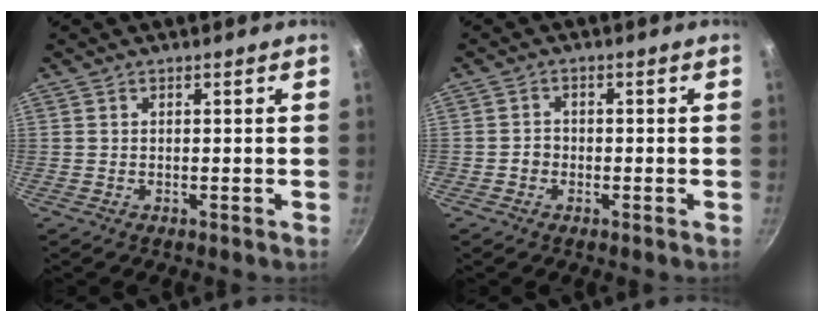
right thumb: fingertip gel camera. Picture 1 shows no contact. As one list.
[{"total": 1.9, "force": [-0.8, 1.6, 0.5], "torque": [0.003, 0.008, -0.014]}]